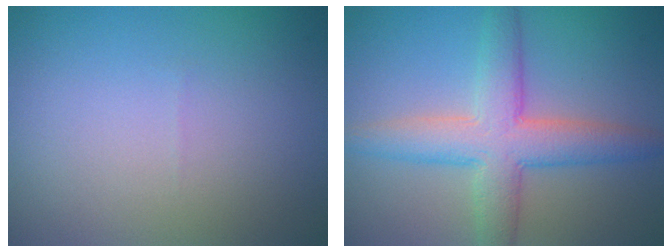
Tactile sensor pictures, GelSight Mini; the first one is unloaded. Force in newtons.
{"total": 5.9, "press": 5.9, "slide": 0.2}